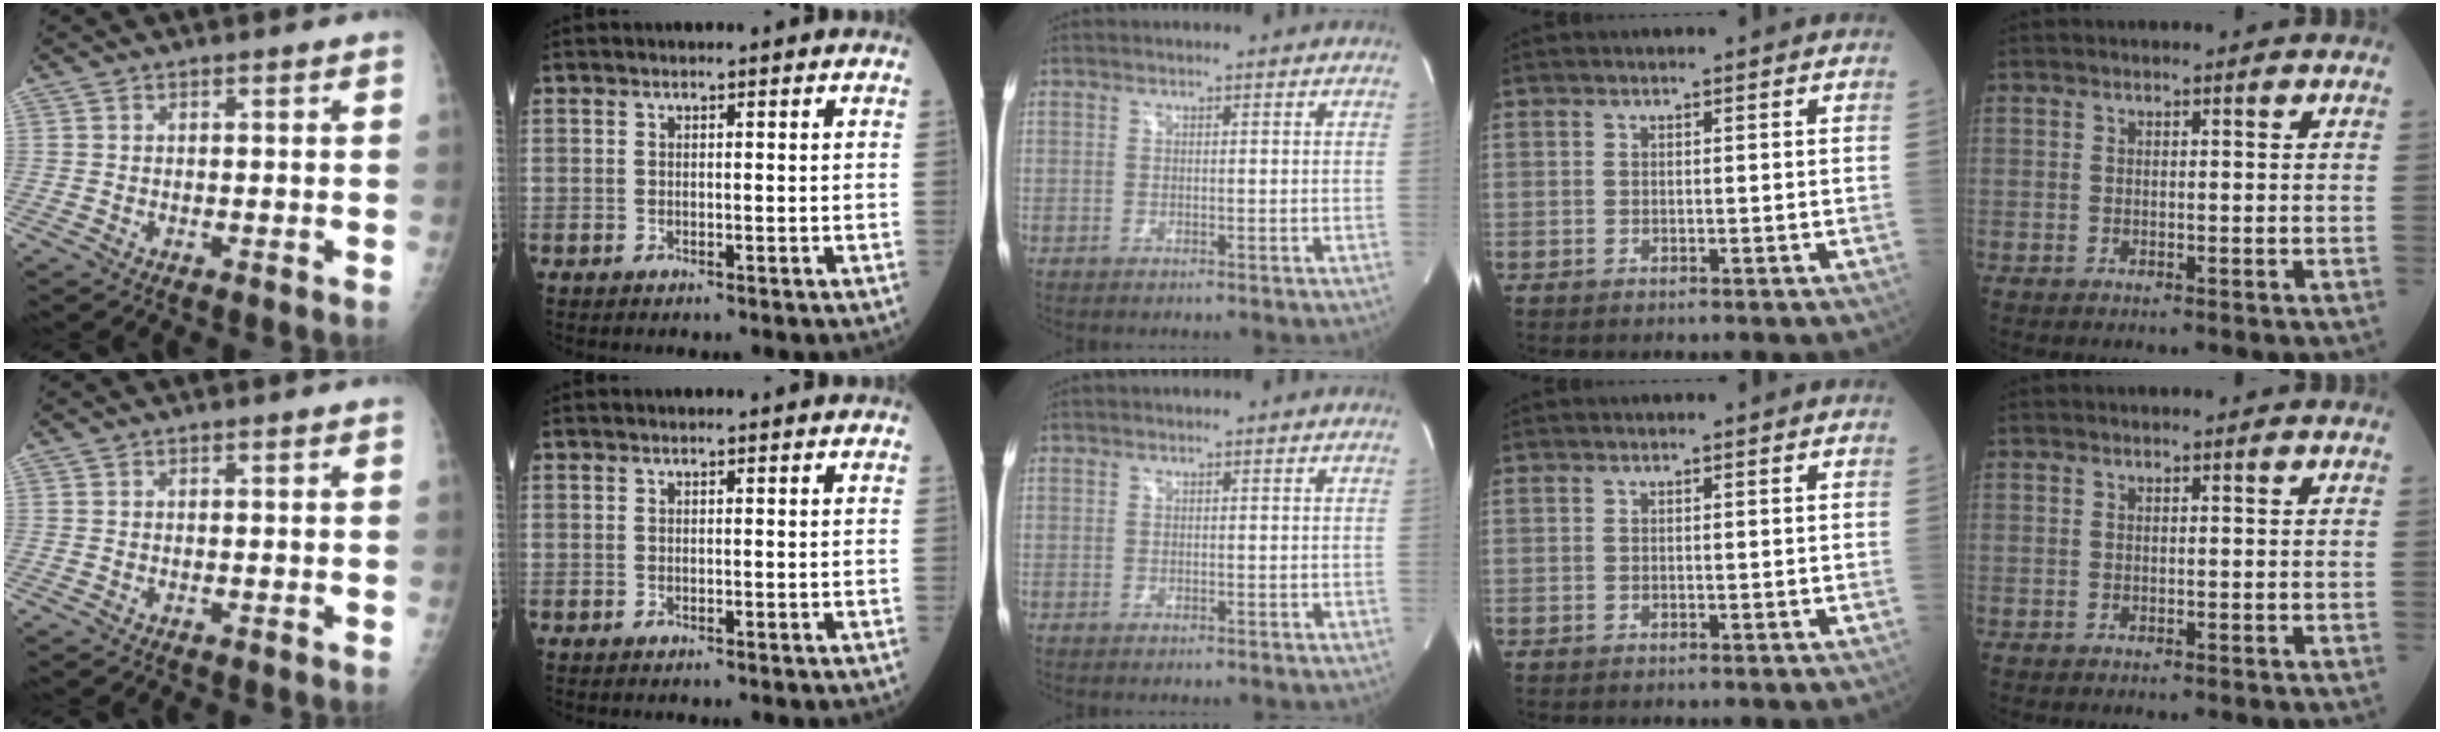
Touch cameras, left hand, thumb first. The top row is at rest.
{}